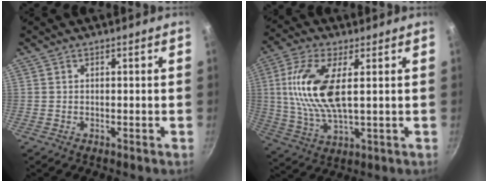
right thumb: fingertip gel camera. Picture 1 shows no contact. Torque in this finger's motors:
{"motor_torque": [1.39, 1.49, 1.58, -0.21, 0.23]}